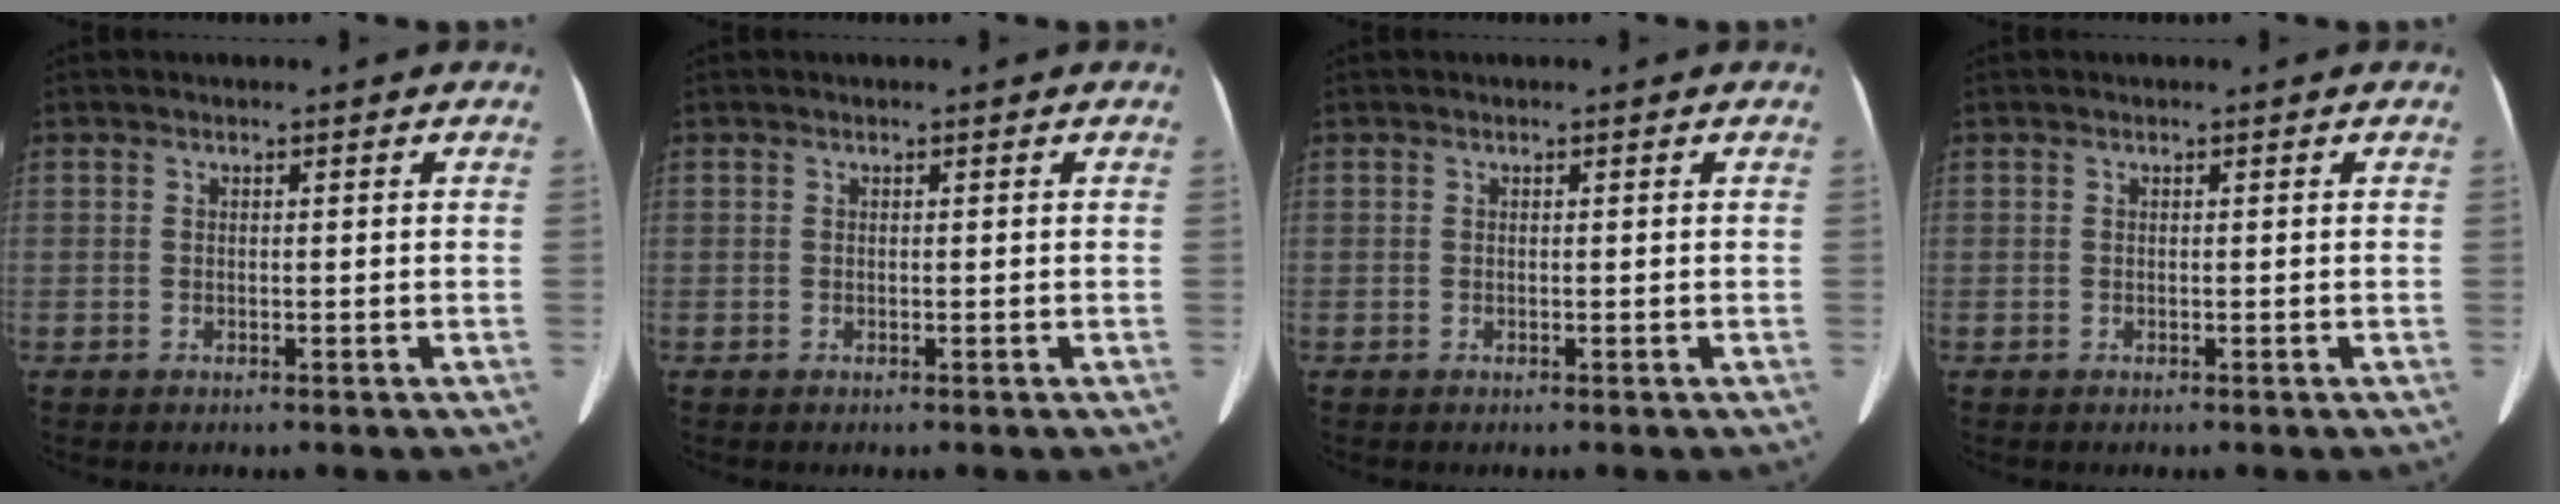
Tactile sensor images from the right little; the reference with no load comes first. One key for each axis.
{"total": 0.0}
{"total": 0.0}
{"total": 0.0}